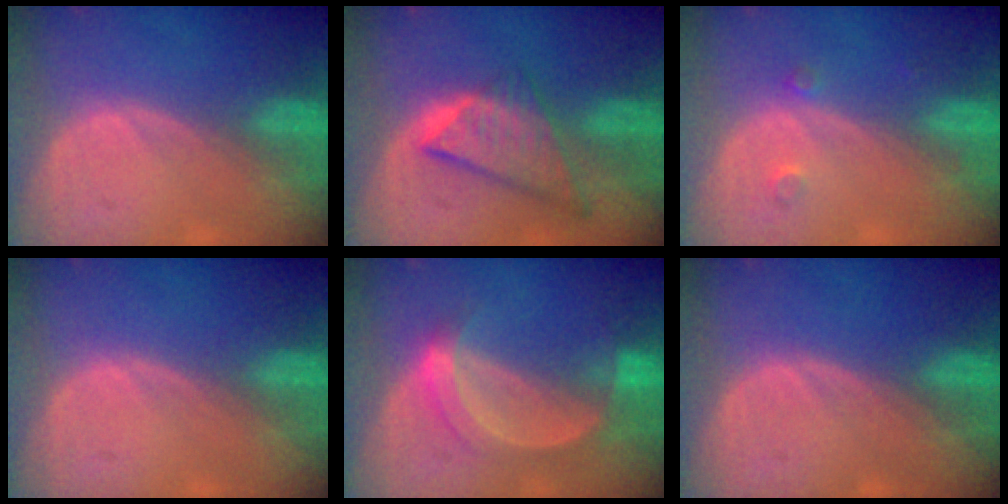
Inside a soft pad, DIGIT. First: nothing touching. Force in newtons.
{"total": 8.7, "press": 7.5, "slide": 4.5}
{"total": 1.9, "press": 1.6, "slide": 1.0}
{"total": 0.0}
{"total": 5.9, "press": 5.5, "slide": 2.1}
{"total": 0.0}